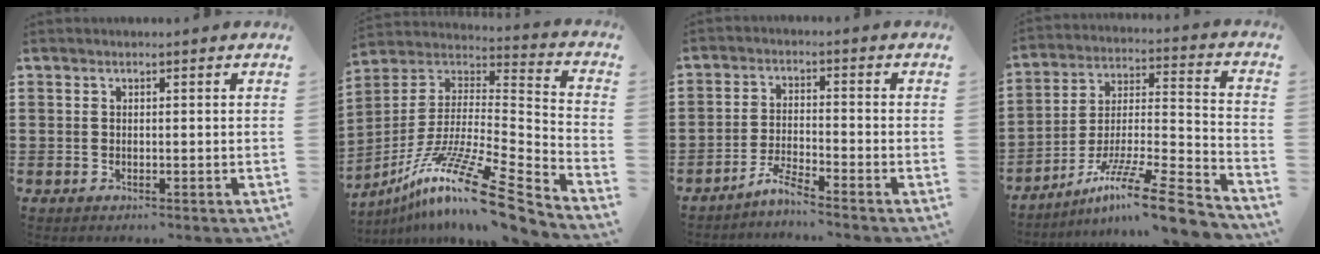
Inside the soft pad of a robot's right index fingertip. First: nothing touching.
{"total": 15.6, "force": [-11.3, 0.9, 10.7], "torque": [-0.196, 0.017, -0.209]}
{"total": 3.6, "force": [-3.5, -0.3, 1.0], "torque": [-0.028, 0.003, -0.073]}
{"total": 12.6, "force": [-9.6, 0.8, 8.1], "torque": [-0.127, 0.015, -0.181]}